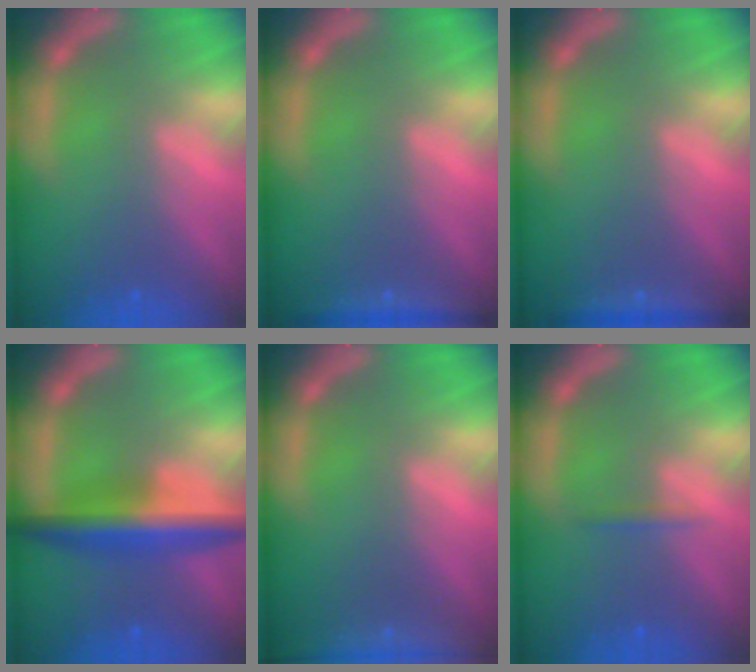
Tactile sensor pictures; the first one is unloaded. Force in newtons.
{"total": 2.9}
{"total": 2.4}
{"total": 6.6}
{"total": 7.4}
{"total": 0.9}